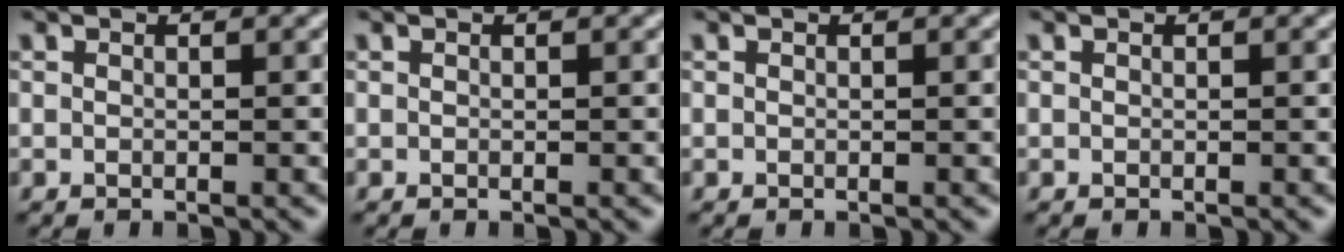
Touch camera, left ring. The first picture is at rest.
{"total": 0.0}
{"total": 0.0}
{"total": 0.0}